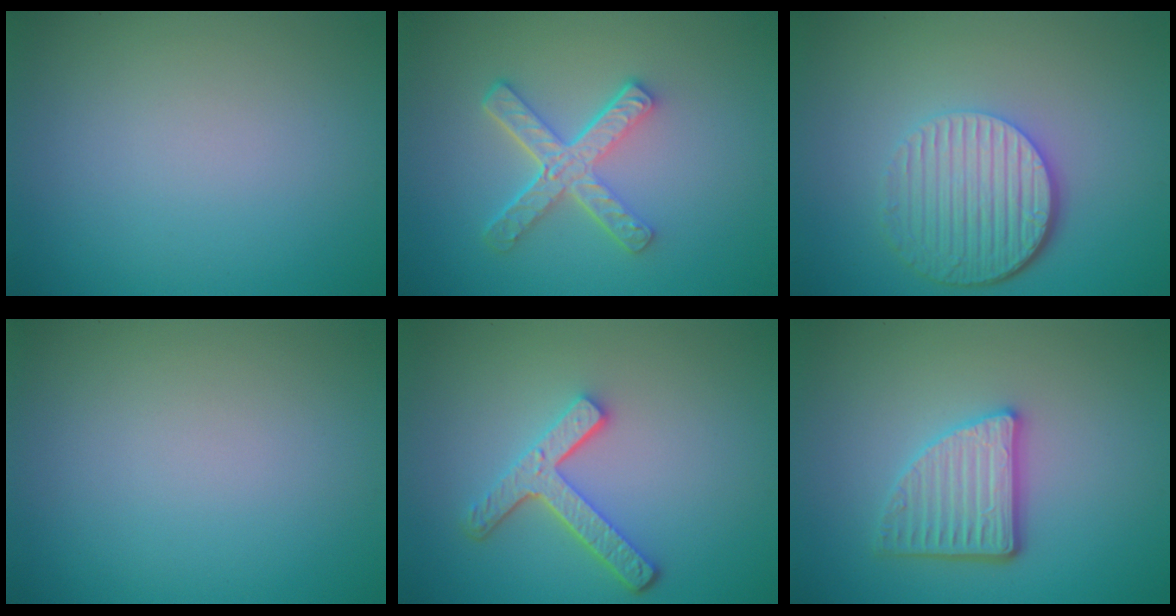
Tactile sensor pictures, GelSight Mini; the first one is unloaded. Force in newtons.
{"total": 4.8, "press": 3.3, "slide": 3.4}
{"total": 5.6, "press": 4.1, "slide": 3.9}
{"total": 0.0}
{"total": 4.1, "press": 3.2, "slide": 2.5}
{"total": 3.9, "press": 3.3, "slide": 2.1}